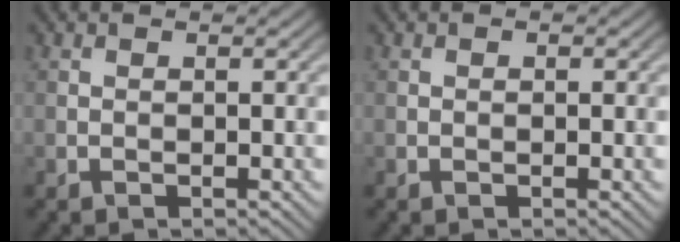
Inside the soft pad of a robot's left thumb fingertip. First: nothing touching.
{"total": 0.0}